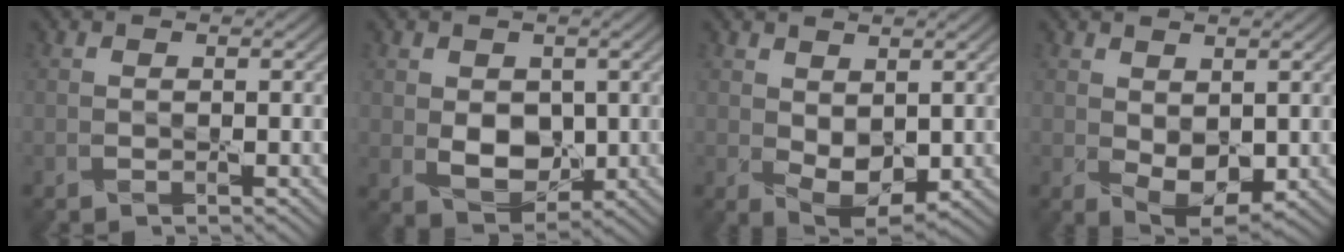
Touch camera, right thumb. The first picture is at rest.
{"total": 5.6, "force": [0.3, 4.1, 3.8], "torque": [-0.083, -0.014, 0.011]}
{"total": 4.8, "force": [0.8, 2.9, 3.7], "torque": [-0.078, -0.010, 0.021]}
{"total": 4.3, "force": [0.5, 2.6, 3.4], "torque": [-0.071, -0.011, 0.016]}